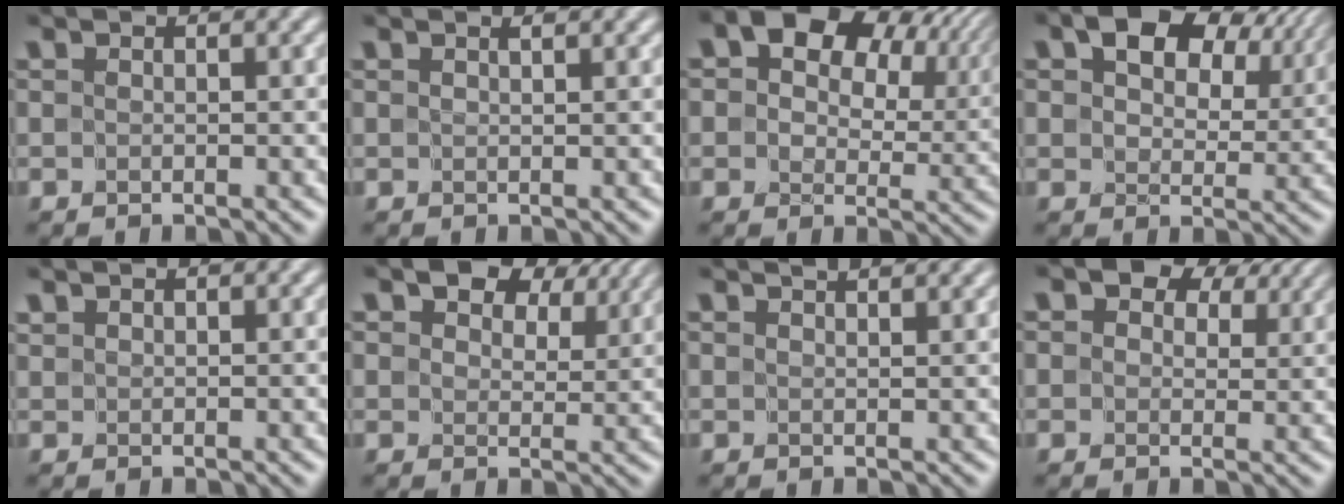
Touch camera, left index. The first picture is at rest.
{"total": 0.6, "force": [0.5, -0.2, 0.3], "torque": [-0.004, 0.001, 0.009]}
{"total": 15.8, "force": [7.8, 10.1, 9.4], "torque": [-0.140, 0.035, 0.118]}
{"total": 8.4, "force": [4.8, 4.7, 5.0], "torque": [-0.086, 0.004, 0.078]}
{"total": 0.9, "force": [0.9, 0.2, 0.0], "torque": [0.000, 0.002, 0.017]}
{"total": 6.9, "force": [4.7, 3.4, 3.7], "torque": [-0.061, 0.004, 0.069]}
{"total": 2.3, "force": [2.1, 0.3, 0.9], "torque": [0.001, 0.006, 0.015]}
{"total": 6.6, "force": [4.1, 3.6, 3.7], "torque": [-0.057, 0.006, 0.046]}